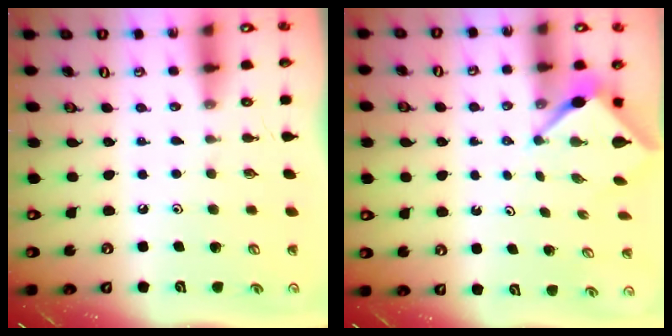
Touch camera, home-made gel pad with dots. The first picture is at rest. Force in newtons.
{"total": 3.1, "press": 3.1, "slide": 0.3}